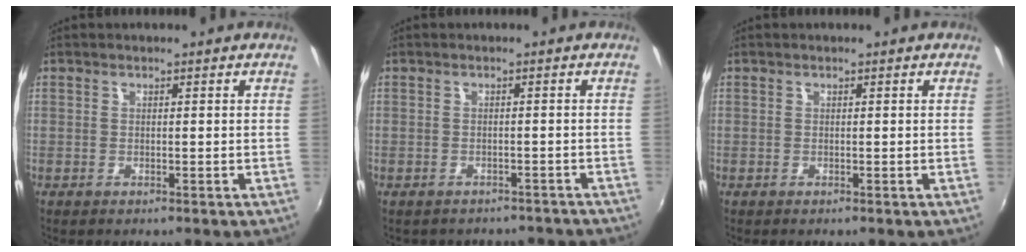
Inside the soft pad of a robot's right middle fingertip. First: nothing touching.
{"total": 7.8, "force": [-6.9, 3.0, 2.1], "torque": [-0.042, -0.008, -0.076]}
{"total": 0.0}